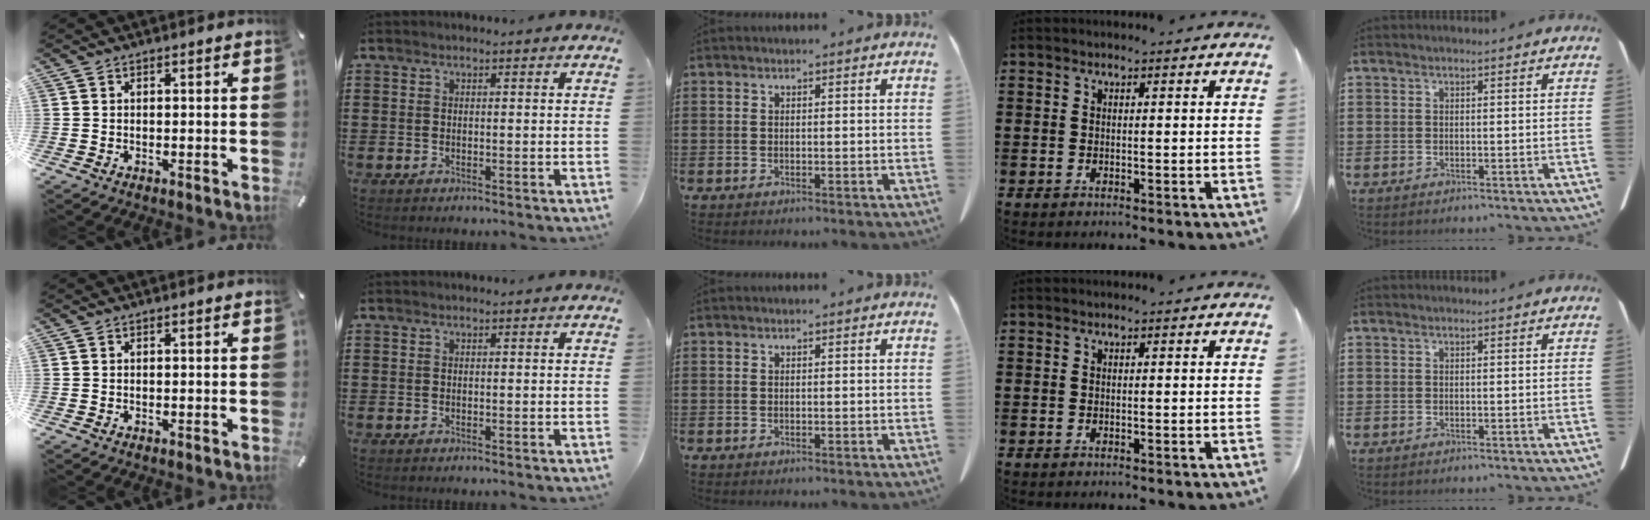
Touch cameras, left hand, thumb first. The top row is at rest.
{}